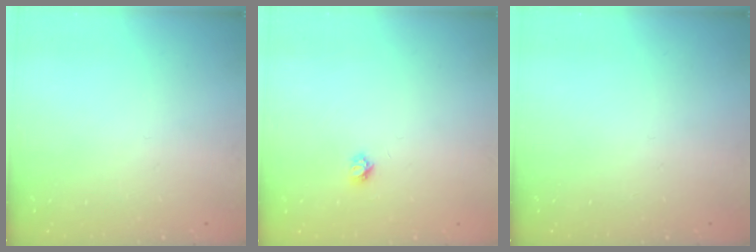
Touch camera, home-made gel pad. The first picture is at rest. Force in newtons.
{"total": 3.7, "press": 3.7, "slide": 0.4}
{"total": 0.0}